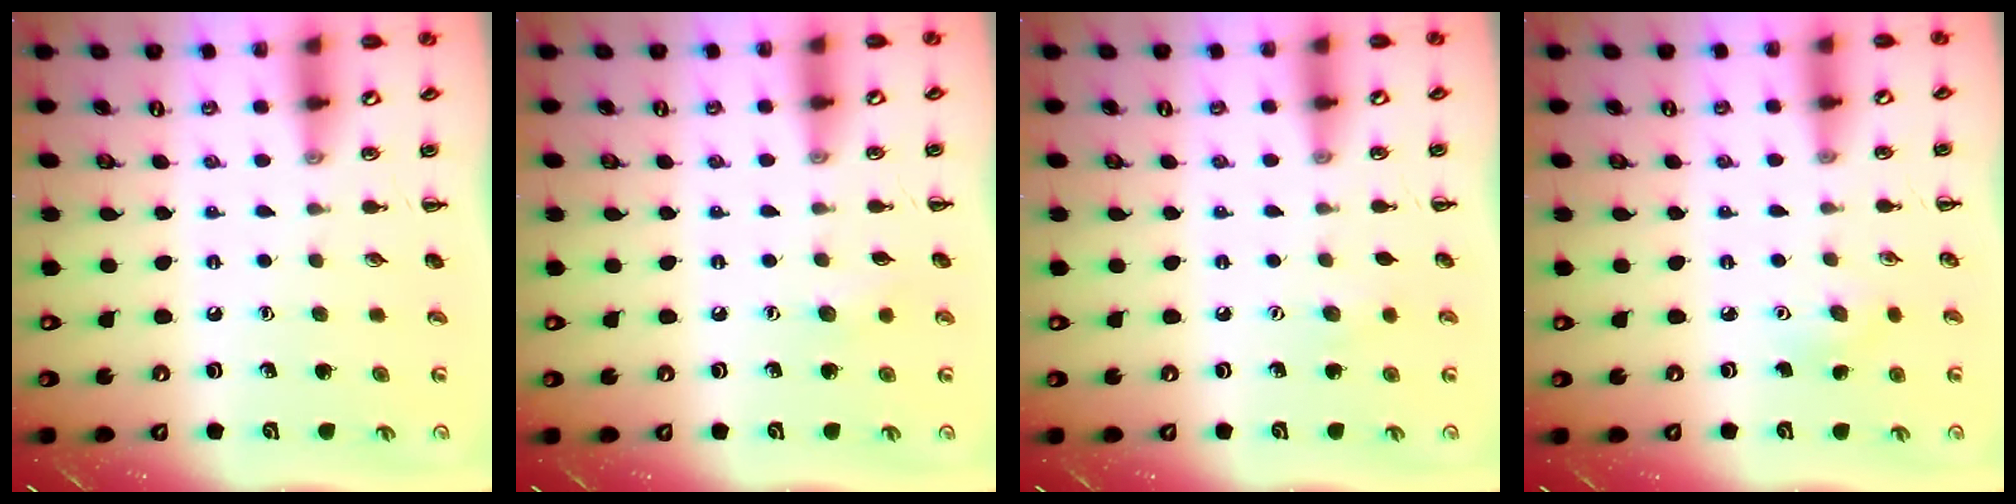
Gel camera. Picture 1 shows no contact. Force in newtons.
{"total": 4.3, "press": 4.2, "slide": 1.0}
{"total": 4.3, "press": 4.2, "slide": 1.0}
{"total": 3.8, "press": 3.7, "slide": 0.8}